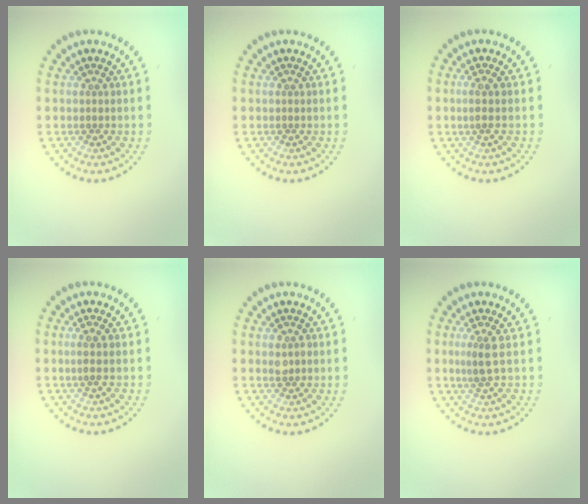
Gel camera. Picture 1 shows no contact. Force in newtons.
{"total": 0.0}
{"total": 1.0, "press": 0.7, "slide": 0.6}
{"total": 0.9, "press": 0.5, "slide": 0.8}
{"total": 1.2, "press": 1.2, "slide": 0.1}
{"total": 1.6, "press": 1.3, "slide": 0.9}